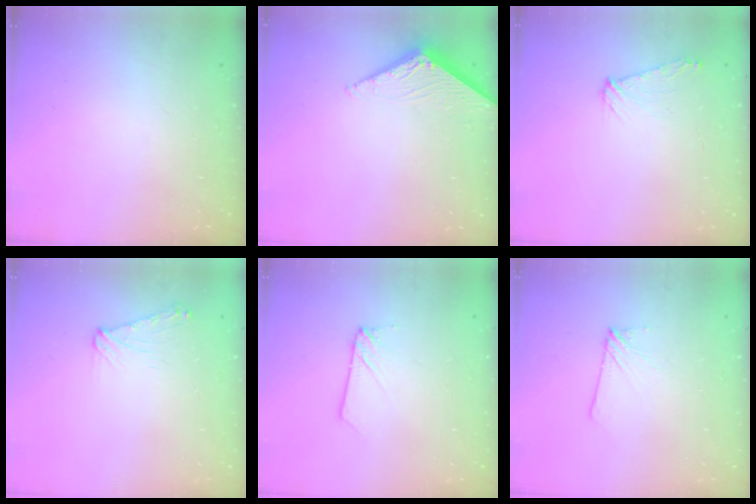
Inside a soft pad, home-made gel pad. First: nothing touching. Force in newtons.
{"total": 3.1, "press": 3.1, "slide": 0.4}
{"total": 6.6, "press": 6.6, "slide": 0.9}
{"total": 6.7, "press": 6.6, "slide": 1.1}
{"total": 2.3, "press": 2.3, "slide": 0.1}
{"total": 4.3, "press": 4.2, "slide": 0.6}